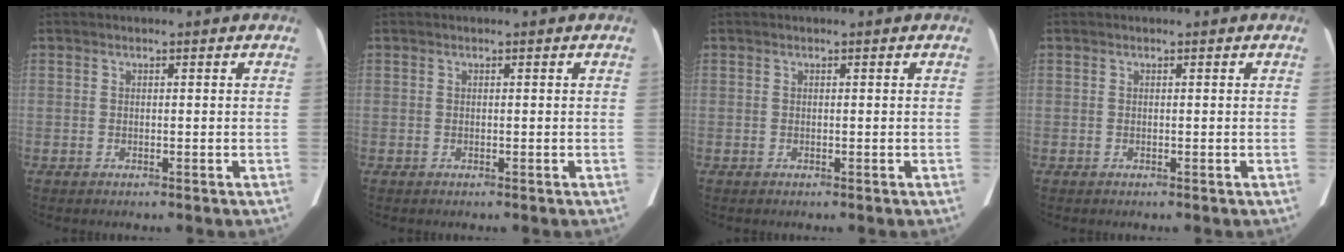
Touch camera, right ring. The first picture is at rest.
{"total": 0.0}
{"total": 0.0}
{"total": 0.0}